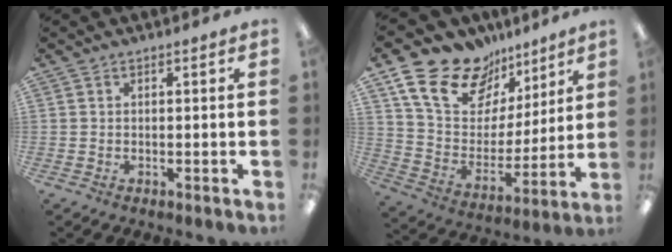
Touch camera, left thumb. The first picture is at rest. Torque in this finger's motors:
{"motor_torque": [0.88, 0.91, 1.29, -1.48, 0.21]}